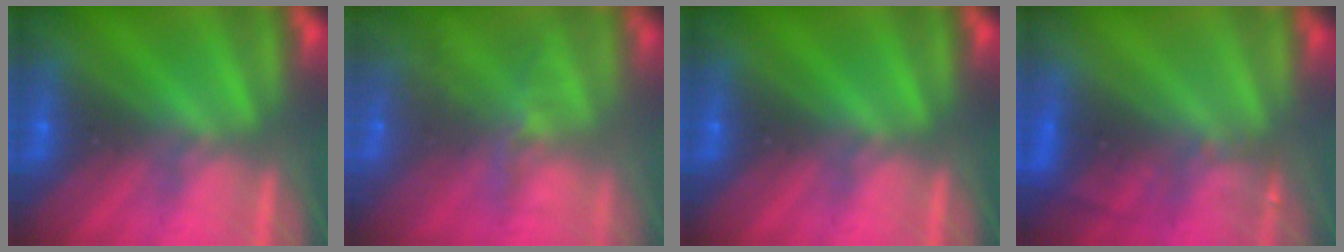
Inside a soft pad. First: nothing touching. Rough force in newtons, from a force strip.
{"total": 7.6}
{"total": 0.0}
{"total": 2.9}